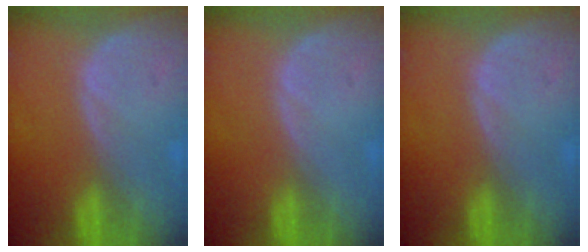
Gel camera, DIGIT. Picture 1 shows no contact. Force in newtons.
{"total": 0.0}
{"total": 0.0}